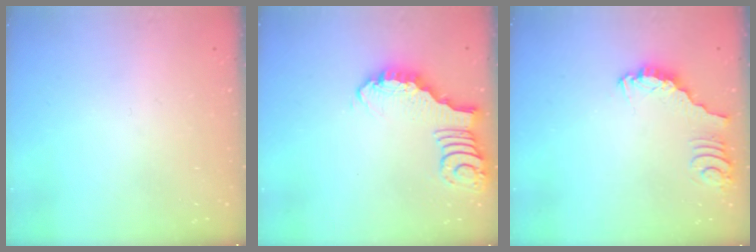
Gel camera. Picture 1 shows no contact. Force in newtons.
{"total": 2.7, "press": 2.7, "slide": 0.2}
{"total": 2.7, "press": 2.7, "slide": 0.1}